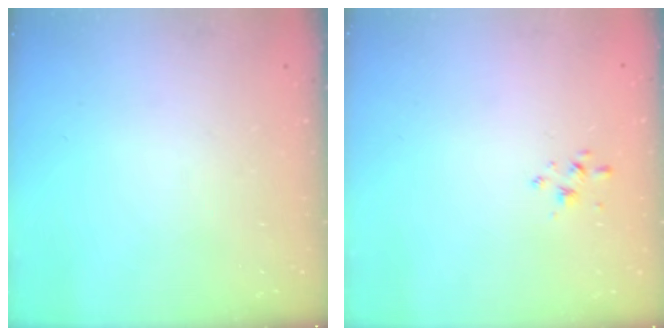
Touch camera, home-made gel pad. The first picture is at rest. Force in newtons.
{"total": 1.9, "press": 1.8, "slide": 0.7}